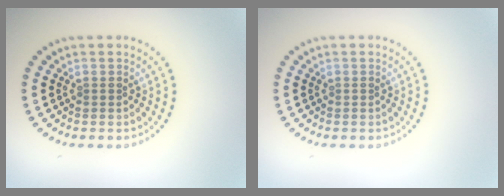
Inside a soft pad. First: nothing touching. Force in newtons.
{"total": 0.0}